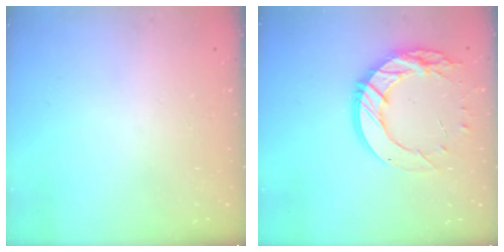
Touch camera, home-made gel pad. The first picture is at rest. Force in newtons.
{"total": 16.8, "press": 16.8, "slide": 1.2}